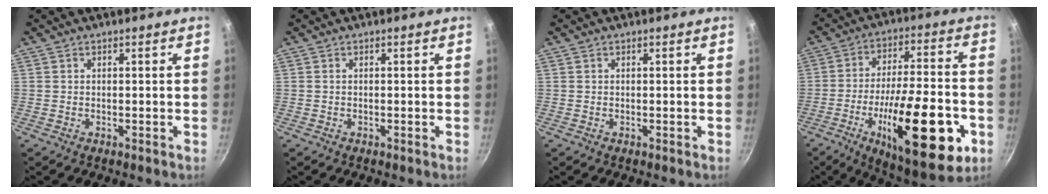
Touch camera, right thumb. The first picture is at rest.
{"total": 0.0}
{"total": 0.0}
{"total": 26.0, "force": [-9.1, 8.6, 22.8], "torque": [-0.323, 0.022, -0.132]}